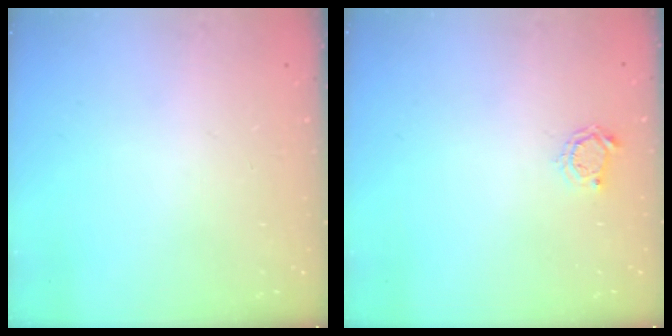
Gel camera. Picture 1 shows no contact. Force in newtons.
{"total": 3.8, "press": 3.8, "slide": 0.4}